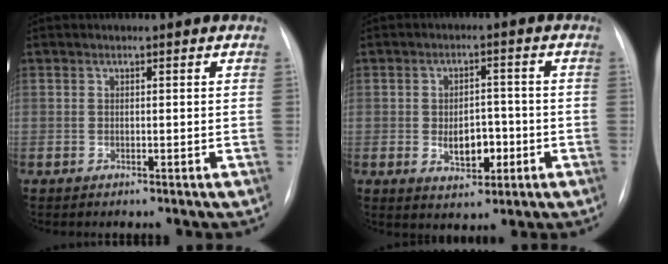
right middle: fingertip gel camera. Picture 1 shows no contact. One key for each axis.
{"total": 5.7, "fx": -1.4, "fy": 3.5, "fz": 4.4, "tx": -0.069, "ty": 0.005, "tz": -0.015}